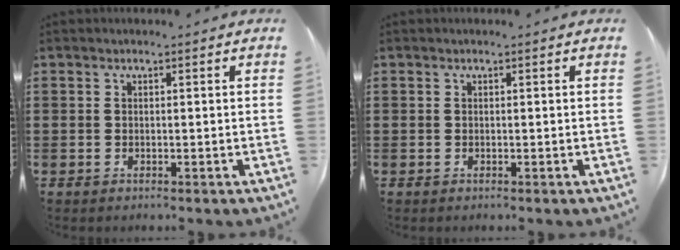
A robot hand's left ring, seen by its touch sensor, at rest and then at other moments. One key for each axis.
{"total": 0.0}